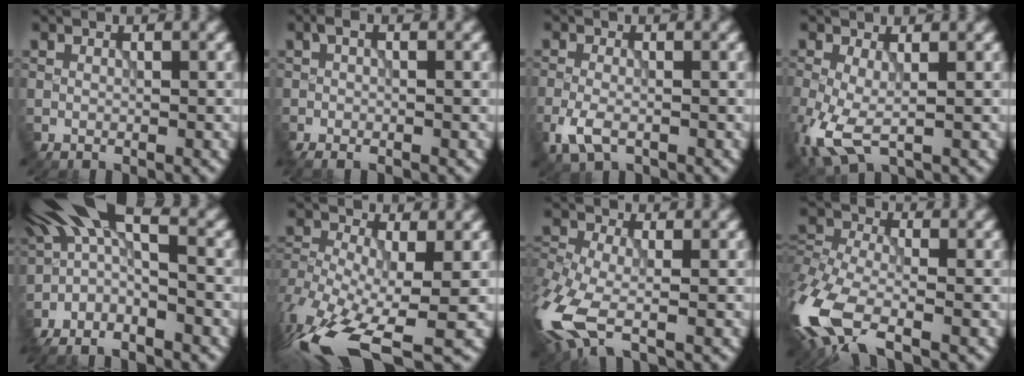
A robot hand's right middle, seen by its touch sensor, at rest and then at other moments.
{"total": 2.6, "force": [-0.2, 0.8, 2.5], "torque": [-0.047, 0.000, -0.006]}
{"total": 2.9, "force": [-1.5, 1.4, 2.1], "torque": [-0.046, -0.007, -0.031]}
{"total": 5.1, "force": [-1.3, 2.3, 4.3], "torque": [-0.117, -0.016, -0.028]}
{"total": 10.8, "force": [-1.3, 4.8, 9.5], "torque": [-0.160, 0.019, -0.018]}
{"total": 13.8, "force": [-7.8, 5.7, 9.9], "torque": [-0.226, -0.035, -0.111]}
{"total": 8.3, "force": [-3.6, 3.8, 6.4], "torque": [-0.158, -0.019, -0.082]}
{"total": 10.2, "force": [-4.9, 4.7, 7.6], "torque": [-0.188, -0.018, -0.111]}